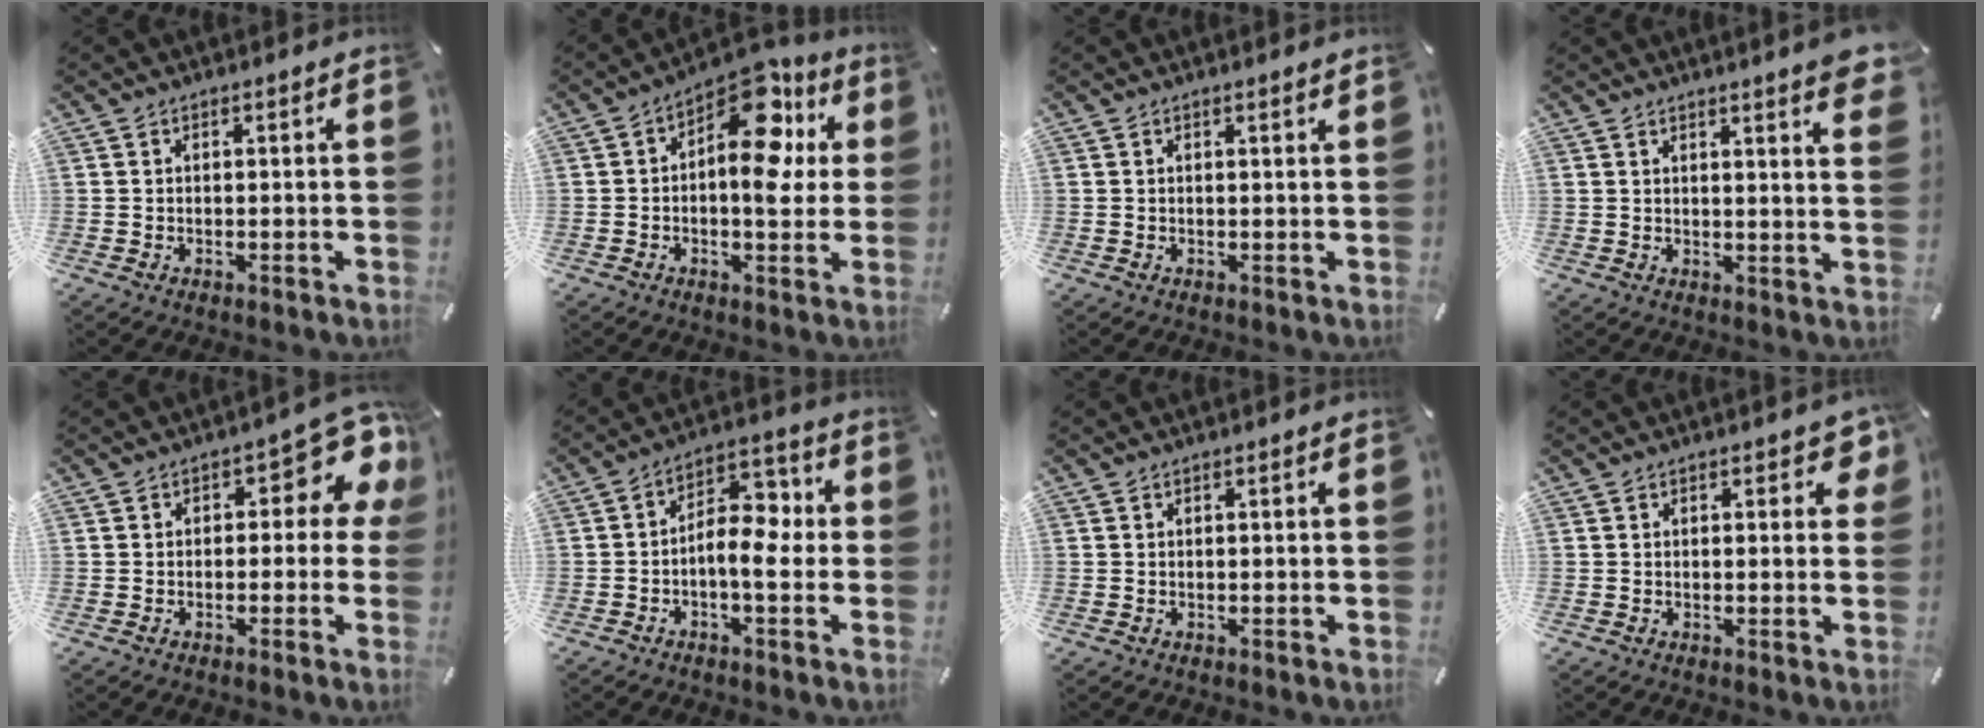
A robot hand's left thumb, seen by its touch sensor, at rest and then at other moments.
{"total": 14.6, "force": [4.8, 7.6, 11.5], "torque": [-0.149, -0.042, 0.081]}
{"total": 0.6, "force": [0.3, -0.1, 0.5], "torque": [-0.006, -0.001, 0.006]}
{"total": 5.1, "force": [3.6, 0.2, 3.6], "torque": [-0.053, -0.024, 0.058]}
{"total": 9.8, "force": [3.7, 4.8, 7.7], "torque": [-0.086, -0.030, 0.060]}
{"total": 9.1, "force": [-2.0, 5.1, 7.3], "torque": [-0.123, 0.000, -0.037]}
{"total": 0.0}
{"total": 3.2, "force": [1.3, 1.6, 2.5], "torque": [-0.021, -0.006, 0.016]}